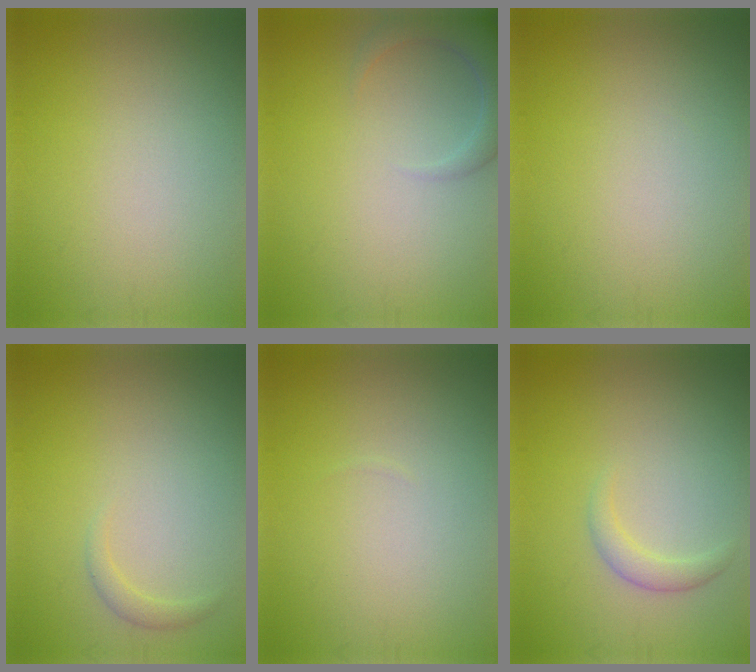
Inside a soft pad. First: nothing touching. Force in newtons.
{"total": 3.8, "press": 3.8, "slide": 0.5}
{"total": 0.0}
{"total": 1.0, "press": 1.0, "slide": 0.1}
{"total": 0.0}
{"total": 1.5, "press": 1.5, "slide": 0.2}